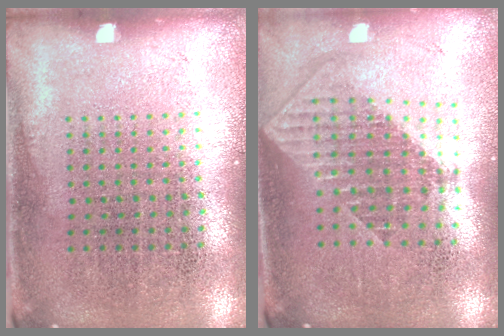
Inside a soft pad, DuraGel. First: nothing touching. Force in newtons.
{"total": 1.9, "press": 1.5, "slide": 1.1}